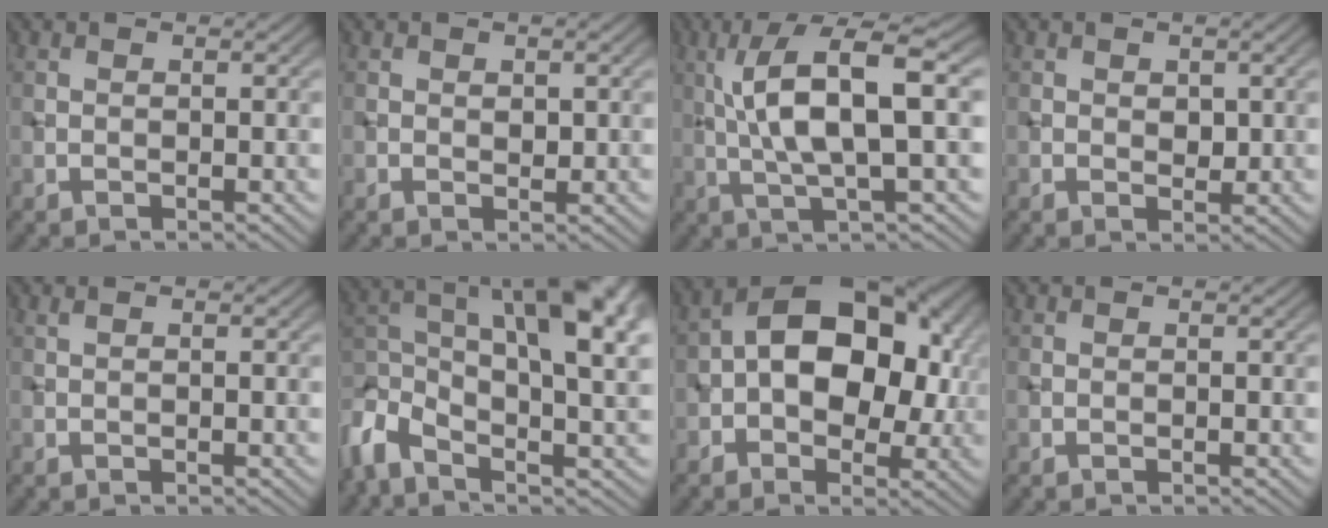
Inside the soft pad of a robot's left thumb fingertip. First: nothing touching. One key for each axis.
{"total": 1.2, "fx": 0.2, "fy": 0.7, "fz": 0.9, "tx": -0.013, "ty": -0.001, "tz": 0.005}
{"total": 10.2, "fx": 1.5, "fy": 2.4, "fz": 9.8, "tx": -0.189, "ty": 0.011, "tz": 0.028}
{"total": 1.7, "fx": 0.3, "fy": 1.2, "fz": 1.2, "tx": -0.021, "ty": -0.004, "tz": 0.005}
{"total": 0.5, "fx": 0.2, "fy": 0.0, "fz": 0.5, "tx": -0.012, "ty": 0.005, "tz": 0.004}
{"total": 14.3, "fx": 0.4, "fy": 6.5, "fz": 12.7, "tx": -0.251, "ty": -0.004, "tz": 0.000}
{"total": 14.1, "fx": 0.6, "fy": 8.9, "fz": 10.9, "tx": -0.156, "ty": 0.024, "tz": 0.002}
{"total": 0.0}